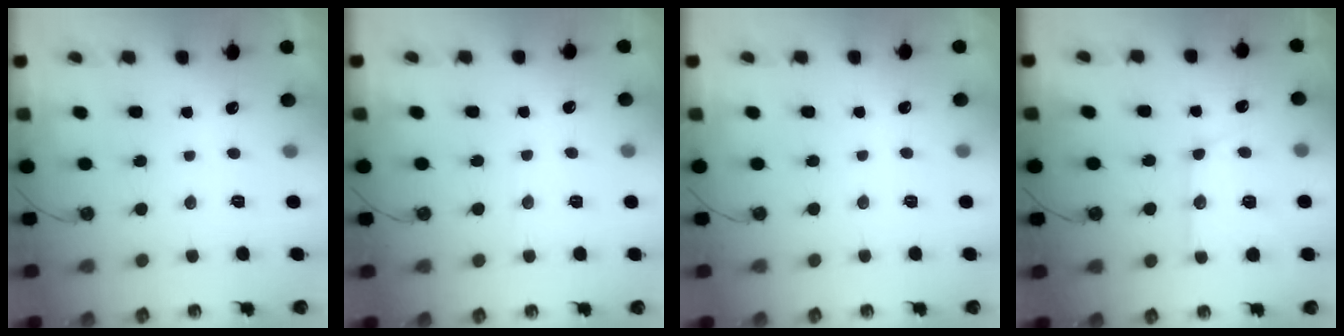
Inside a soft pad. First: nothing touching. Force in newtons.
{"total": 2.9, "press": 2.9, "slide": 0.5}
{"total": 2.0, "press": 1.9, "slide": 0.5}
{"total": 13.0, "press": 12.9, "slide": 1.3}